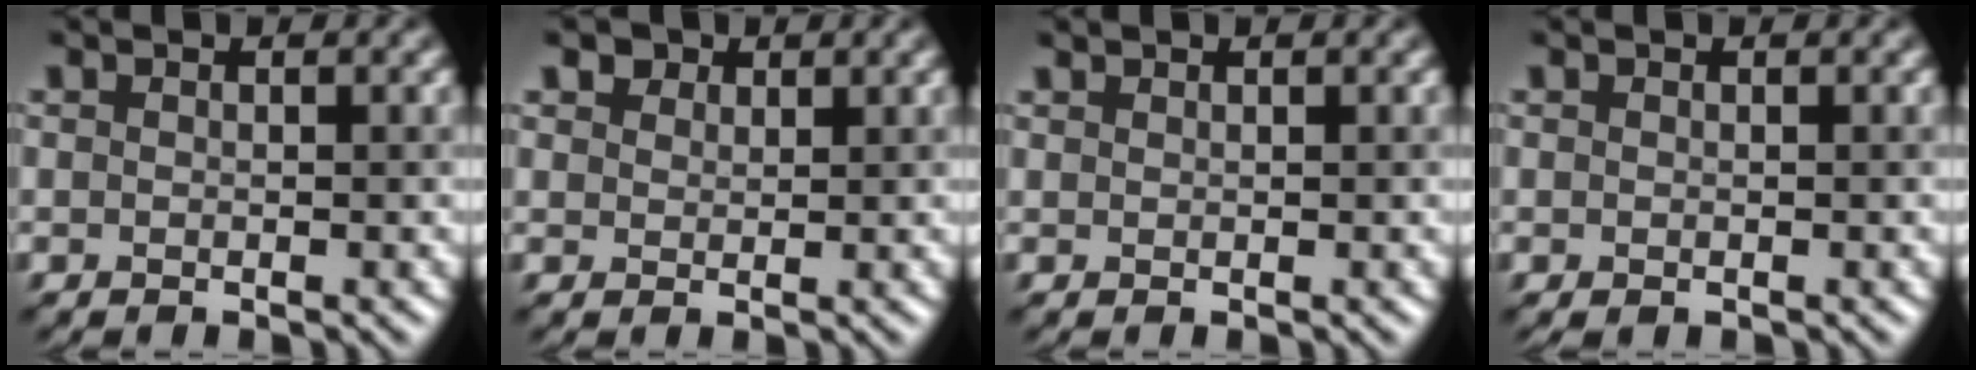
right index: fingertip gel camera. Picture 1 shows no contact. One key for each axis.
{"total": 2.7, "fx": 2.0, "fy": 1.5, "fz": 0.9, "tx": -0.022, "ty": -0.003, "tz": 0.030}
{"total": 0.5, "fx": 0.5, "fy": 0.1, "fz": 0.0, "tx": 0.003, "ty": 0.003, "tz": 0.011}
{"total": 0.6, "fx": -0.3, "fy": 0.3, "fz": 0.4, "tx": -0.011, "ty": -0.001, "tz": -0.005}